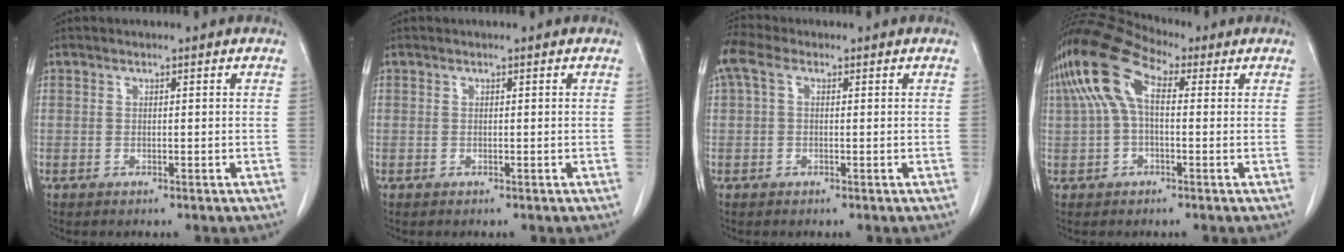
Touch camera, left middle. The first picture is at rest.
{"total": 0.0}
{"total": 4.6, "force": [1.7, 2.6, 3.4], "torque": [-0.090, 0.033, 0.032]}
{"total": 9.7, "force": [2.6, 4.6, 8.1], "torque": [-0.179, 0.056, 0.041]}